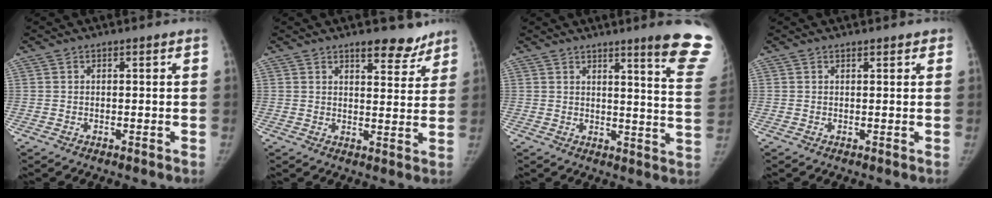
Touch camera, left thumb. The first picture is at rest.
{"total": 6.7, "force": [5.2, 2.8, 3.1], "torque": [-0.008, -0.032, 0.072]}
{"total": 14.0, "force": [10.2, 0.2, 9.6], "torque": [-0.094, -0.081, 0.112]}
{"total": 1.1, "force": [0.9, 0.4, 0.5], "torque": [-0.002, -0.001, 0.009]}